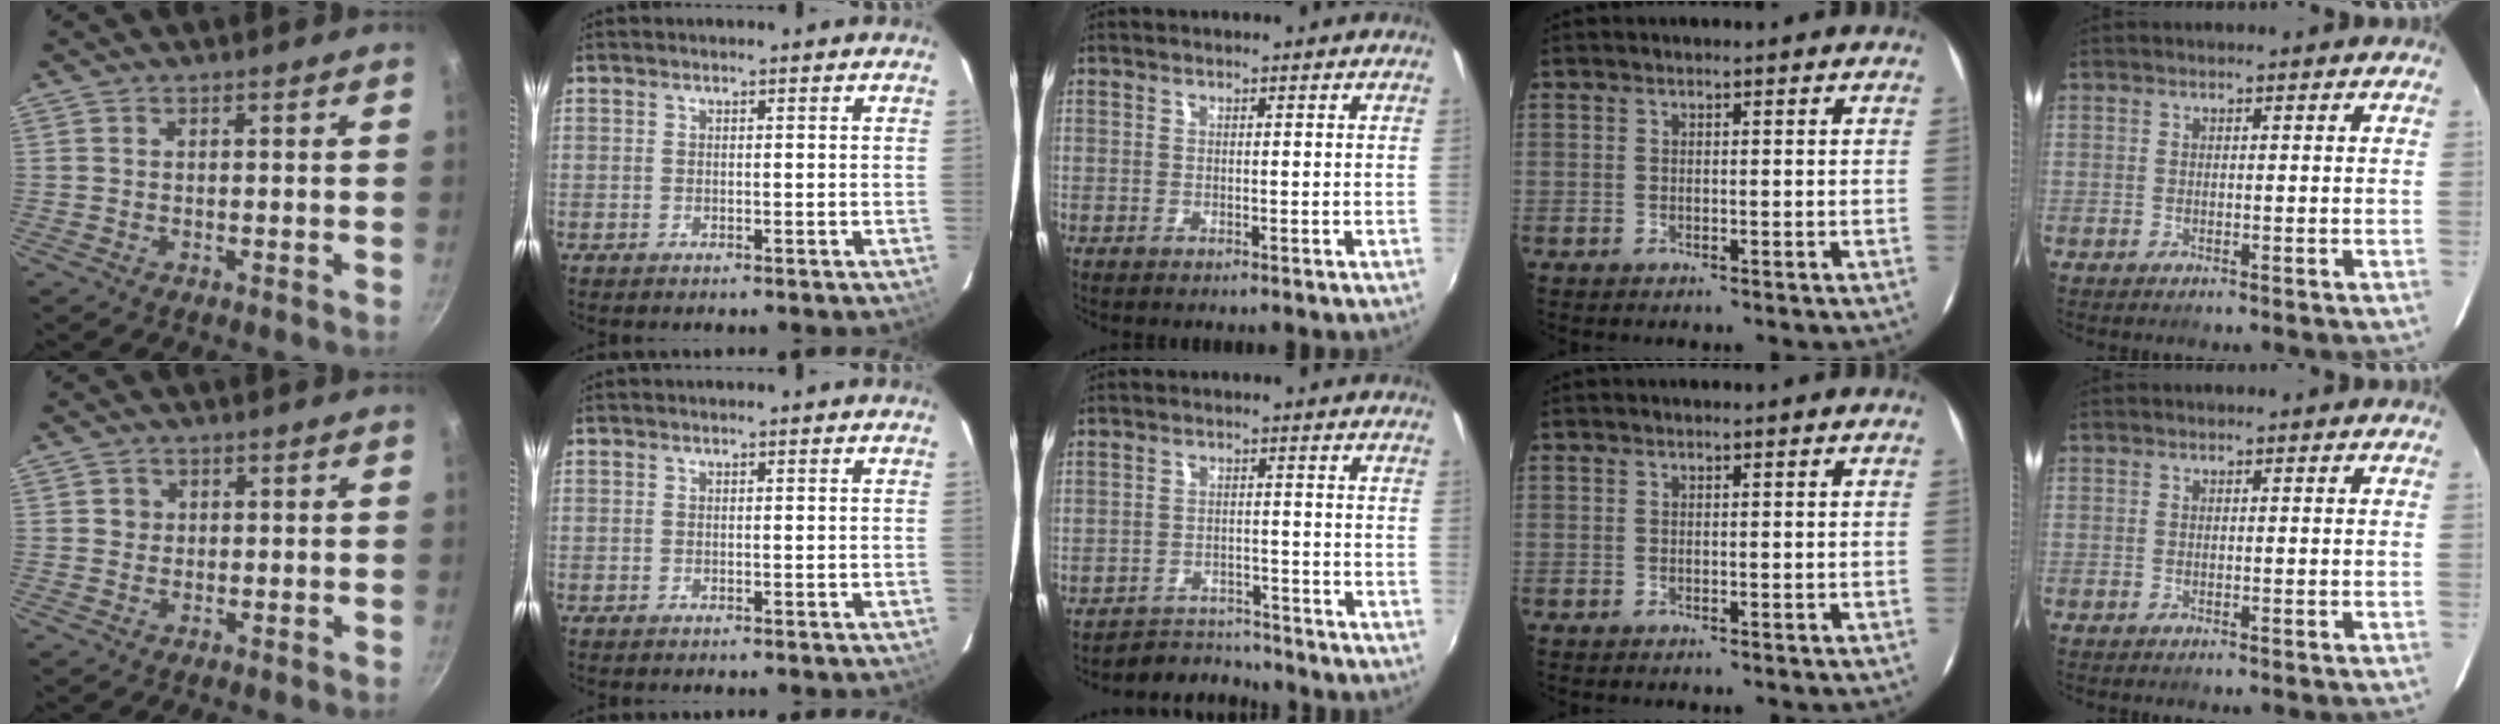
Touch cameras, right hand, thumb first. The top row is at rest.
{"thumb": {"total": 1.9, "force": [0.3, 1.8, 0.4], "torque": [0.005, 0.003, 0.001]}, "middle": {"total": 5.6, "force": [-5.4, 1.5, -0.6], "torque": [-0.001, 0.014, -0.085]}}